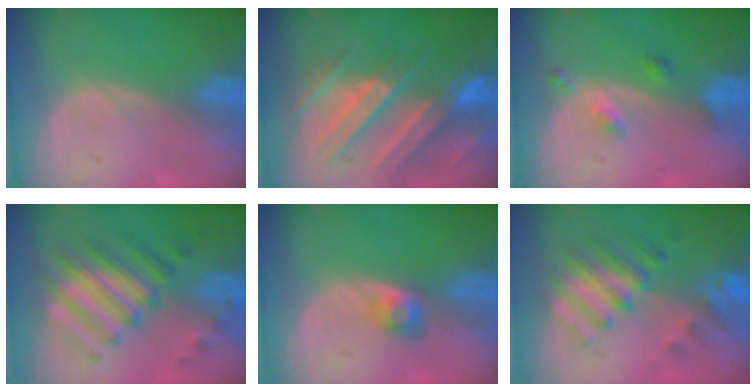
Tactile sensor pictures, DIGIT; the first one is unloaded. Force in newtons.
{"total": 11.1, "press": 9.8, "slide": 5.2}
{"total": 2.9, "press": 2.9, "slide": 0.2}
{"total": 8.6, "press": 8.6, "slide": 0.3}
{"total": 2.8, "press": 2.6, "slide": 1.2}
{"total": 7.4, "press": 7.3, "slide": 1.1}